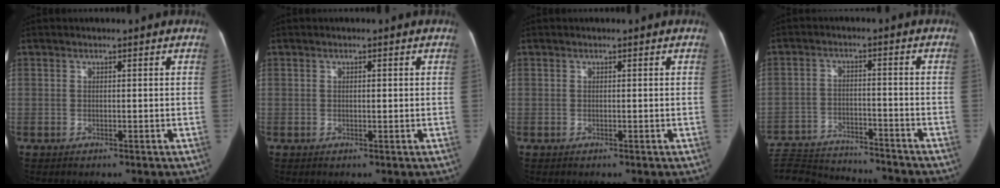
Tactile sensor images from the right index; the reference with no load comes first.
{"total": 0.7, "force": [0.1, 0.2, 0.7], "torque": [-0.010, 0.000, 0.002]}
{"total": 0.0}
{"total": 17.6, "force": [-16.9, 1.7, 4.9], "torque": [-0.107, -0.008, -0.249]}